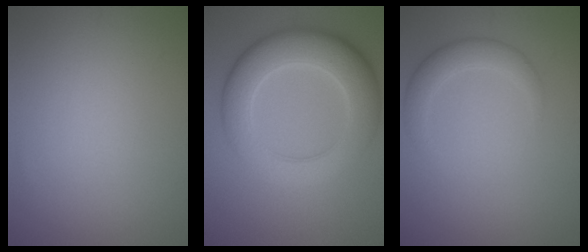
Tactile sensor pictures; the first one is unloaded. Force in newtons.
{"total": 9.0, "press": 9.0, "slide": 0.4}
{"total": 2.6, "press": 2.6, "slide": 0.2}